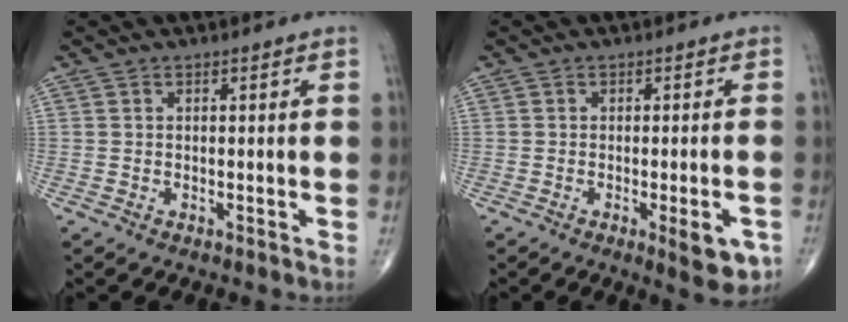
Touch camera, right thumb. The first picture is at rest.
{"total": 6.1, "force": [-2.6, 2.0, 5.2], "torque": [-0.054, 0.001, -0.026]}